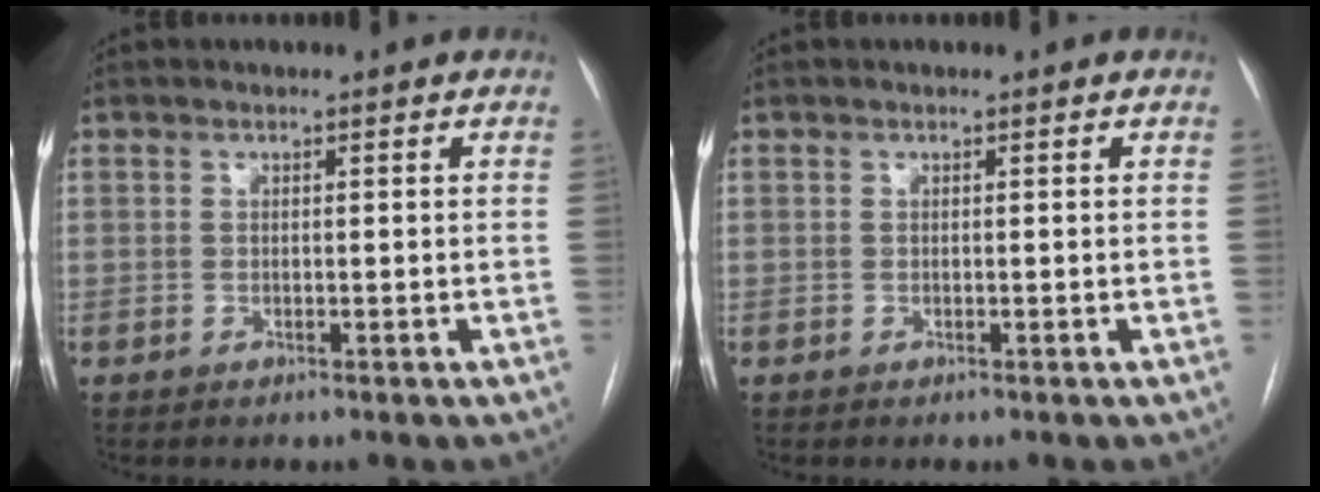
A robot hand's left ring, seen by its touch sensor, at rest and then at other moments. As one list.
[{"total": 0.0}]